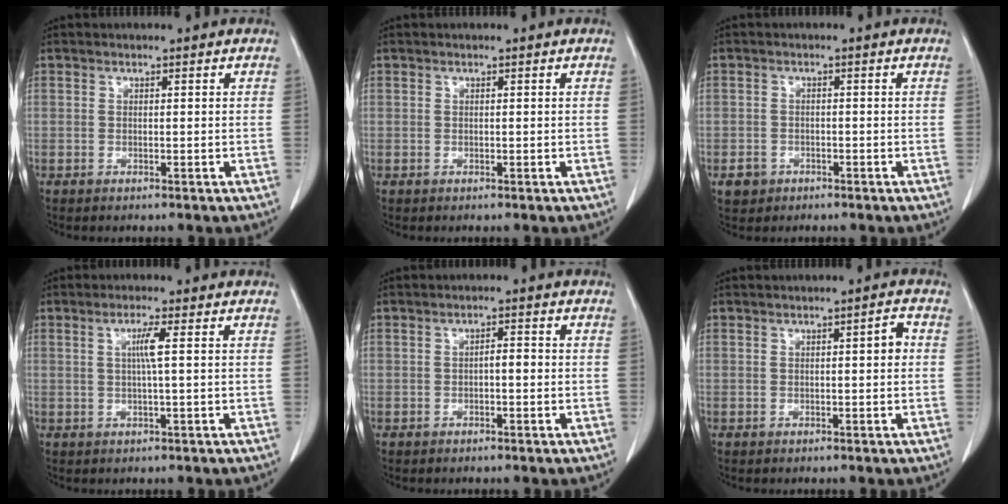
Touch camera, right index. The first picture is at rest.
{"total": 0.0}
{"total": 2.4, "force": [-1.3, 2.0, 0.5], "torque": [-0.015, 0.004, -0.016]}
{"total": 3.0, "force": [0.5, -0.4, 2.9], "torque": [-0.059, -0.001, 0.007]}
{"total": 1.8, "force": [-0.3, 0.6, 1.7], "torque": [-0.030, 0.005, -0.006]}
{"total": 2.1, "force": [0.1, 0.5, 2.1], "torque": [-0.030, 0.004, 0.000]}